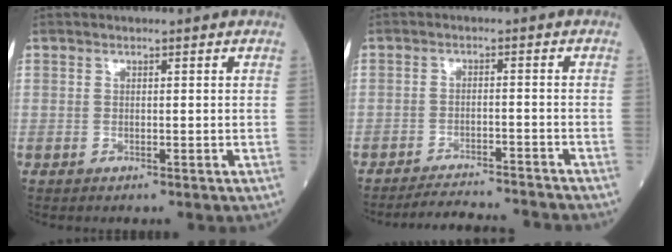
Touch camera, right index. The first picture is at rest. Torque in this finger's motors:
{"motor_torque": [0.83, -0.96, 0.30, 0.08]}